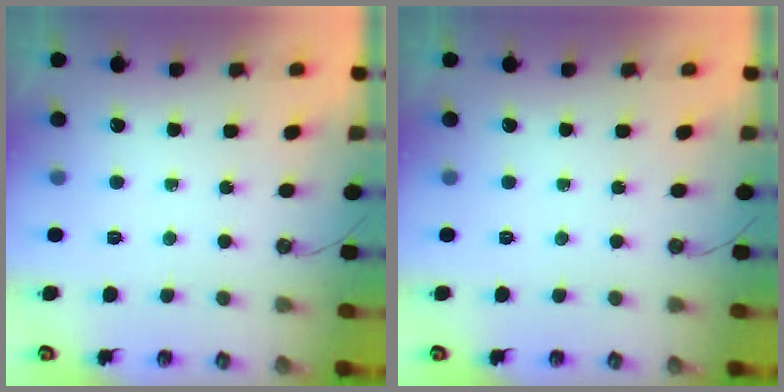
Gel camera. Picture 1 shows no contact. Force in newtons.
{"total": 0.0}